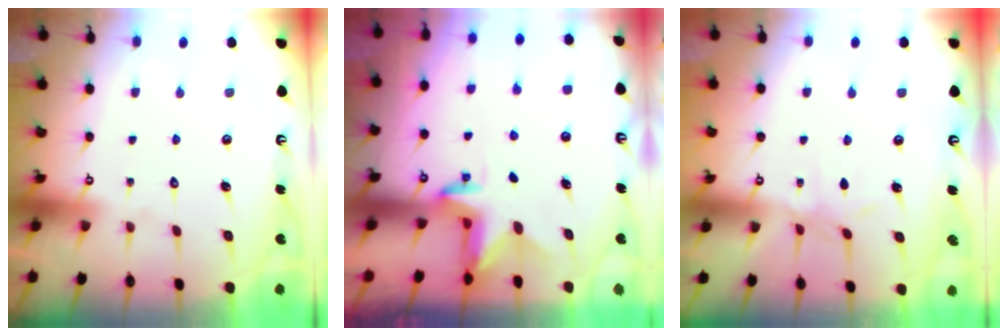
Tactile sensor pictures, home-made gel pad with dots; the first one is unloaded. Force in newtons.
{"total": 3.3, "press": 3.3, "slide": 0.1}
{"total": 2.7, "press": 2.7, "slide": 0.3}